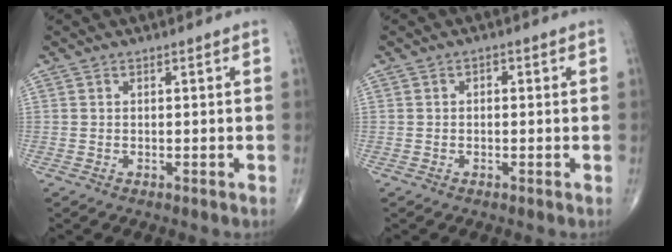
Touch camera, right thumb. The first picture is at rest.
{"total": 1.2, "force": [0.1, 0.8, 0.9], "torque": [-0.006, 0.008, -0.003]}